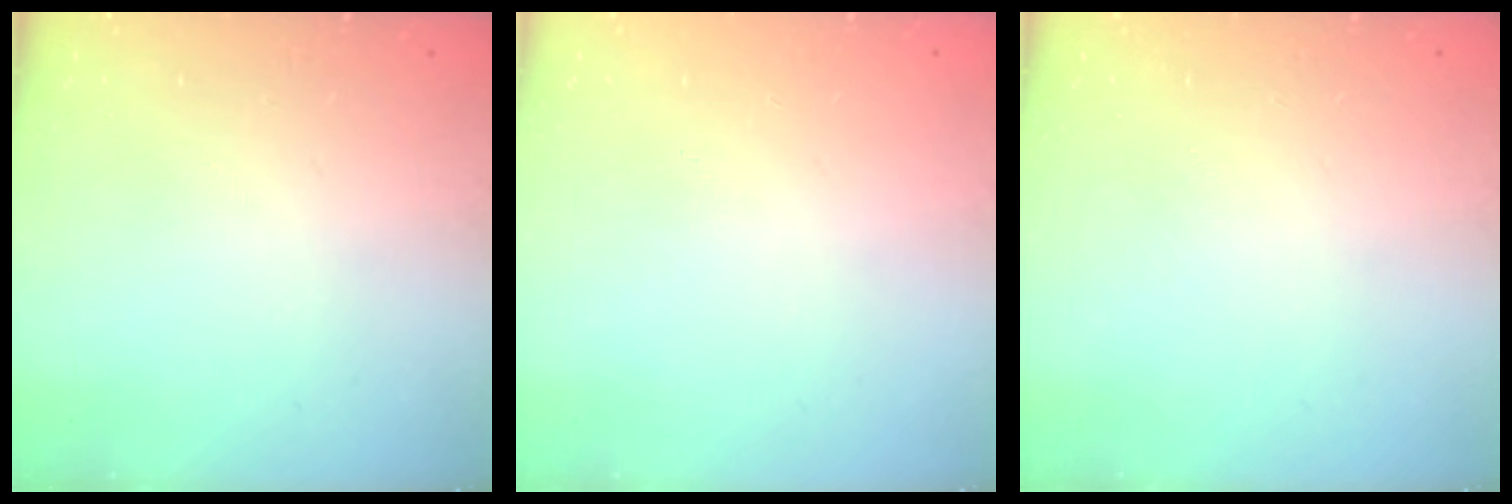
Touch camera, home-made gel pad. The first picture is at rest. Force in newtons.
{"total": 0.7, "press": 0.7, "slide": 0.2}
{"total": 0.0}